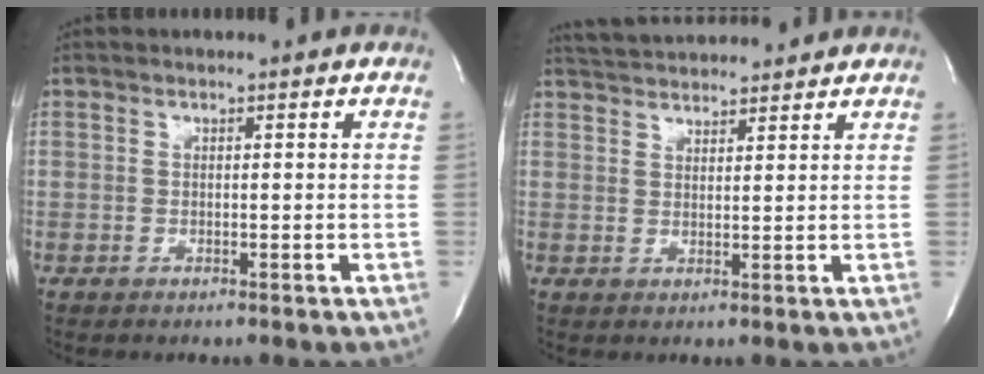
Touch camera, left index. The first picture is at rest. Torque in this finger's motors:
{"motor_torque": [-0.15, -0.01, 0.06, 0.07]}